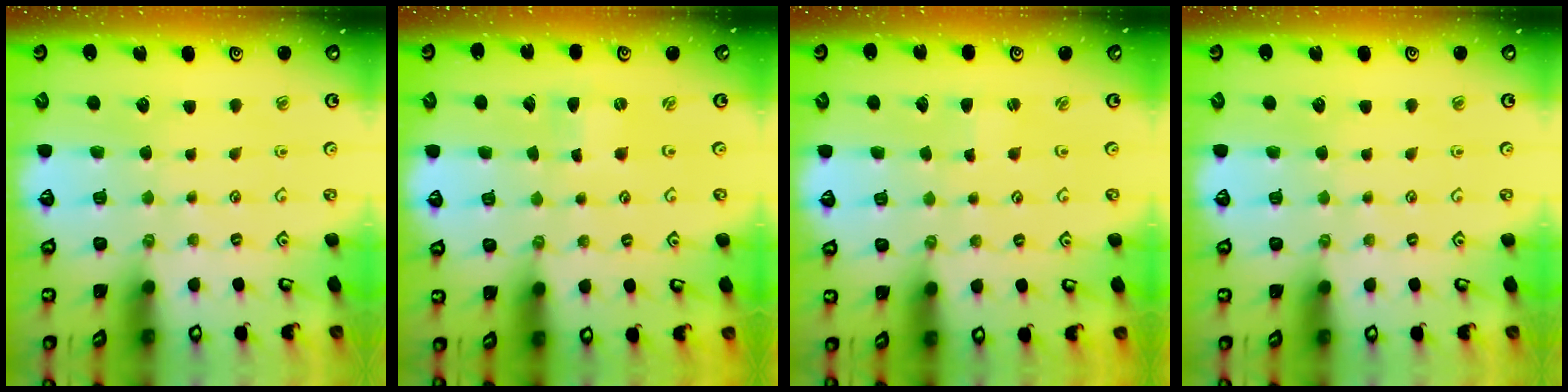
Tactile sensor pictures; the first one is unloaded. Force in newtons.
{"total": 0.0}
{"total": 0.9, "press": 0.8, "slide": 0.1}
{"total": 0.0}